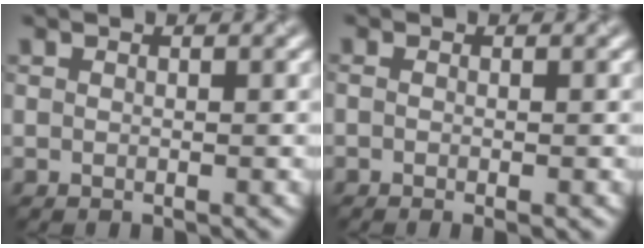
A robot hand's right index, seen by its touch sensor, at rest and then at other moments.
{"total": 1.9, "force": [-0.4, 0.7, 1.7], "torque": [-0.020, 0.005, -0.011]}